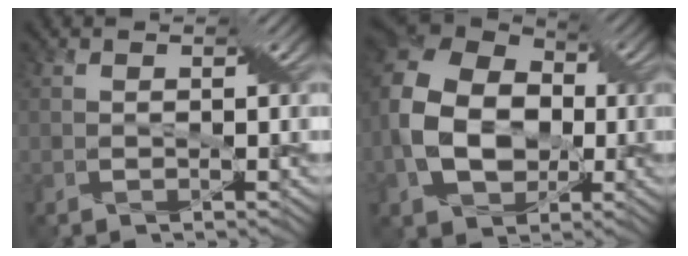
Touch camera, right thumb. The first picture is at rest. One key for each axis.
{"total": 14.5, "fx": -1.7, "fy": 10.6, "fz": 9.8, "tx": -0.241, "ty": -0.014, "tz": -0.025}